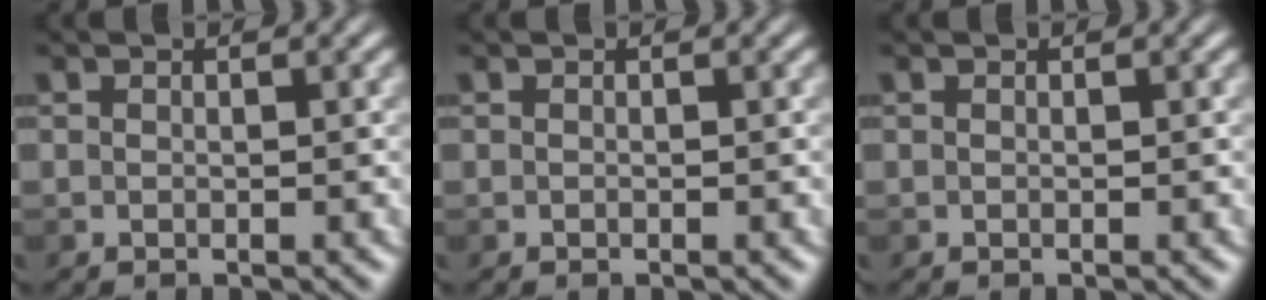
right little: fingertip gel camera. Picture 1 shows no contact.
{"total": 0.0}
{"total": 0.0}